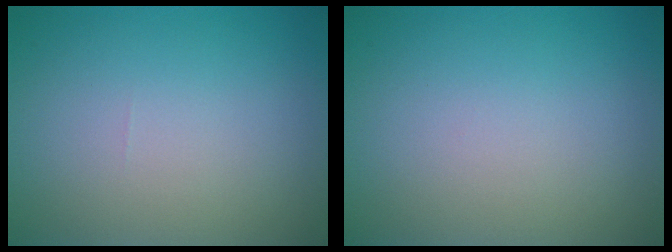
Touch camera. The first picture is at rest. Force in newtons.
{"total": 0.0}